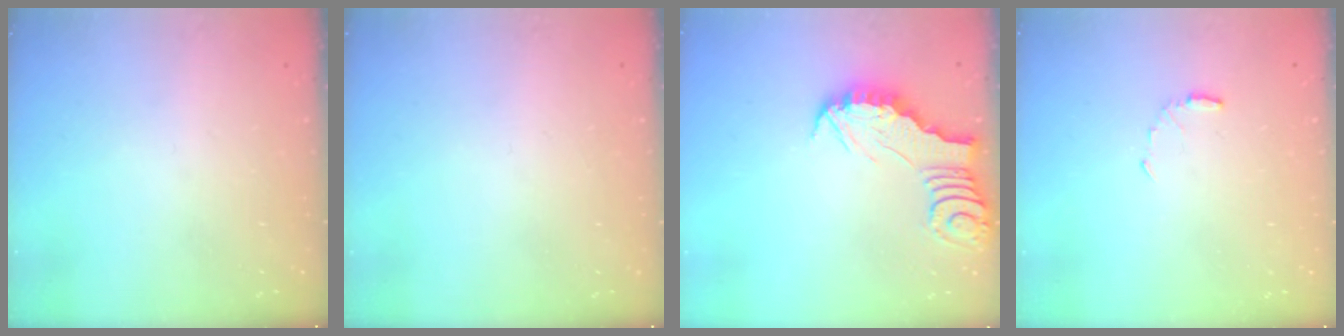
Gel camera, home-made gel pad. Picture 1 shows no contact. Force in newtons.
{"total": 0.0}
{"total": 2.6, "press": 2.6, "slide": 0.2}
{"total": 3.7, "press": 3.7, "slide": 0.3}